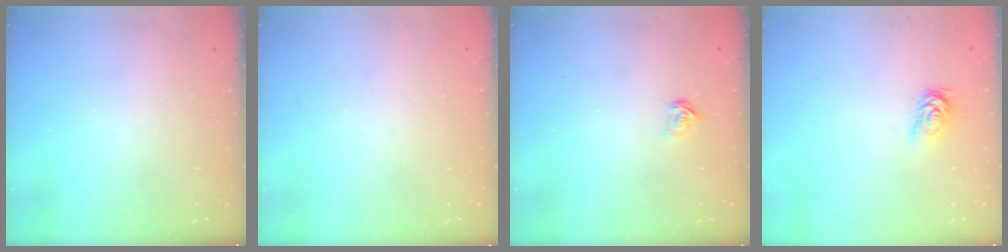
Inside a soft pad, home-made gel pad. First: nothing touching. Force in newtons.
{"total": 0.0}
{"total": 2.1, "press": 2.1, "slide": 0.1}
{"total": 3.2, "press": 3.1, "slide": 0.4}